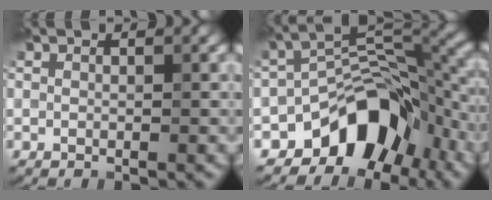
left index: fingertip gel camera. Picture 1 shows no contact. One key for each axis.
{"total": 9.3, "fx": -5.4, "fy": 5.4, "fz": 5.4, "tx": -0.063, "ty": 0.008, "tz": -0.098}